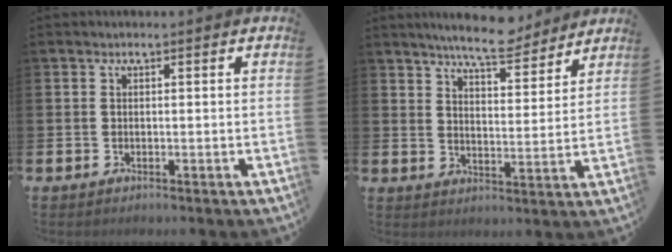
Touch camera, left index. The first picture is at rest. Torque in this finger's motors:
{"motor_torque": [1.08, -1.06, 0.89, 0.21]}